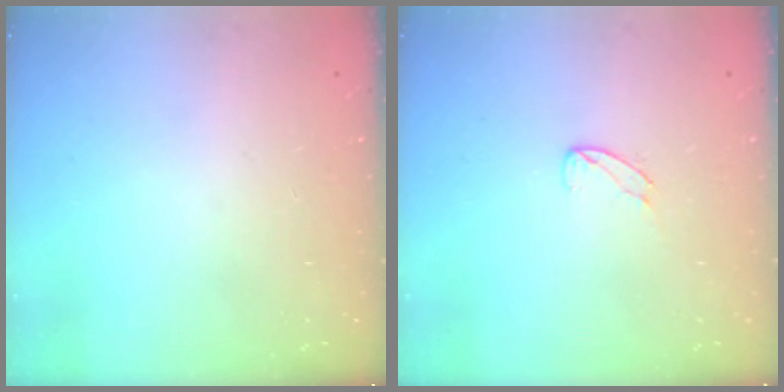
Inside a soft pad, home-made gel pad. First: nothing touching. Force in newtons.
{"total": 4.3, "press": 4.3, "slide": 0.3}